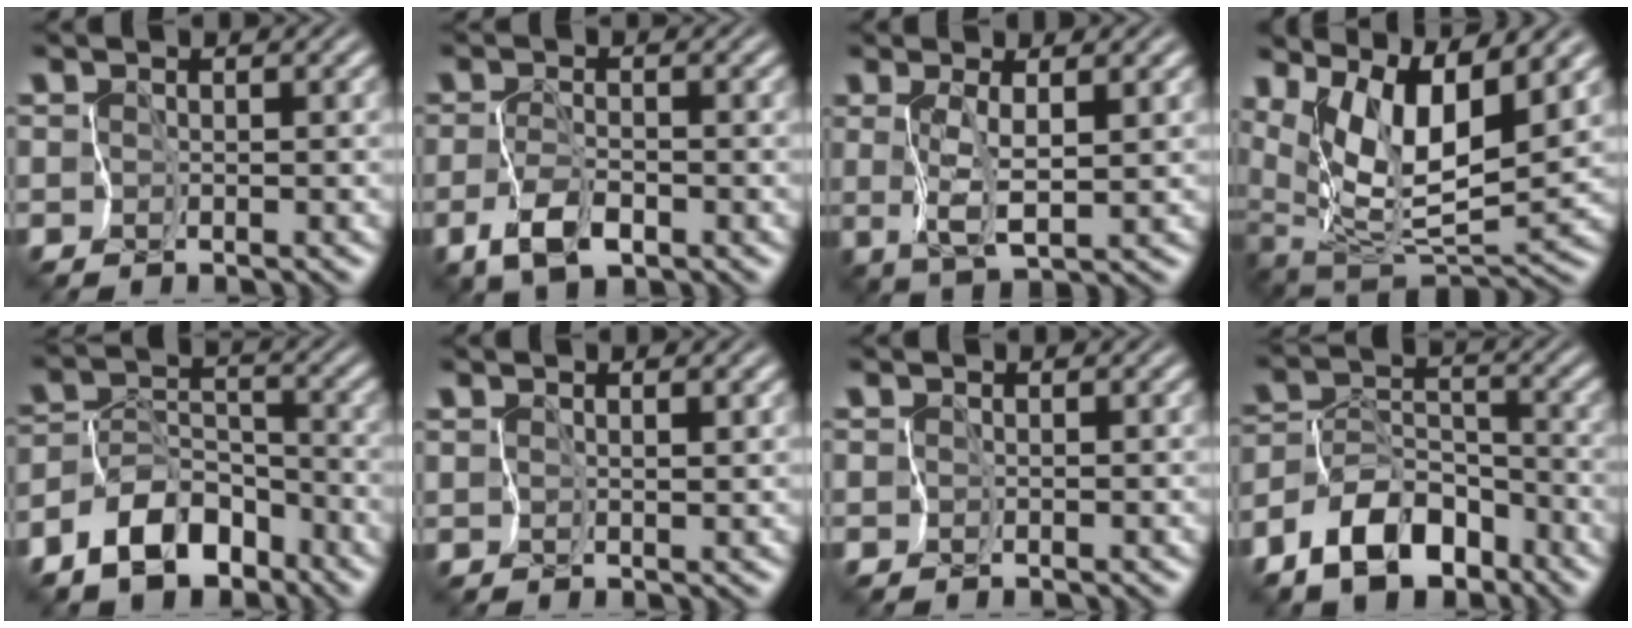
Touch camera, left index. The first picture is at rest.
{"total": 2.8, "force": [-1.3, 1.2, 2.2], "torque": [-0.043, 0.004, -0.026]}
{"total": 2.7, "force": [1.1, 0.0, 2.4], "torque": [-0.059, 0.002, 0.030]}
{"total": 8.3, "force": [4.6, 2.1, 6.6], "torque": [-0.133, -0.006, 0.093]}
{"total": 6.4, "force": [-4.4, 3.4, 3.1], "torque": [-0.046, 0.009, -0.089]}
{"total": 1.0, "force": [0.9, 0.0, 0.5], "torque": [-0.005, 0.003, 0.024]}
{"total": 0.0}
{"total": 7.1, "force": [-4.9, 3.7, 3.7], "torque": [-0.059, 0.013, -0.099]}